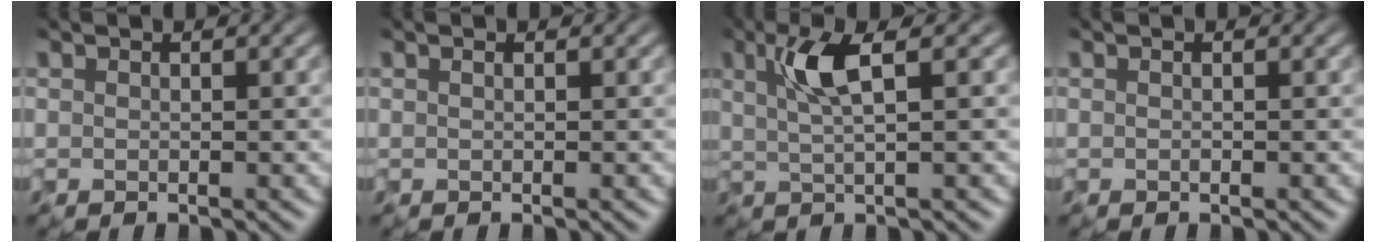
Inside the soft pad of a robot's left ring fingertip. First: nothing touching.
{"total": 0.6, "force": [0.2, 0.4, 0.5], "torque": [-0.001, 0.002, -0.008]}
{"total": 3.1, "force": [0.4, 0.4, 3.0], "torque": [-0.071, 0.001, 0.020]}
{"total": 0.0}